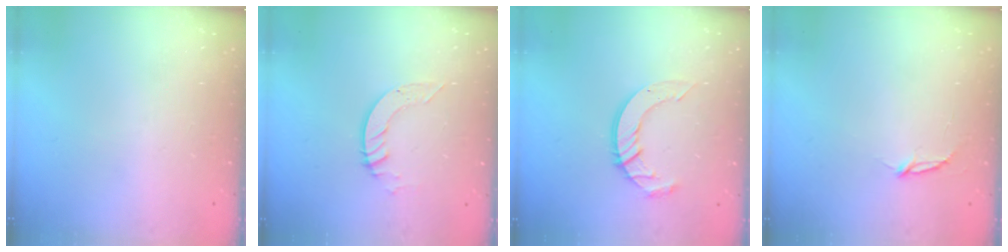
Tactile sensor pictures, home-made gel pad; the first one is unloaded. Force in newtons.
{"total": 4.0, "press": 4.0, "slide": 0.2}
{"total": 9.8, "press": 9.8, "slide": 0.9}
{"total": 2.8, "press": 2.8, "slide": 0.3}